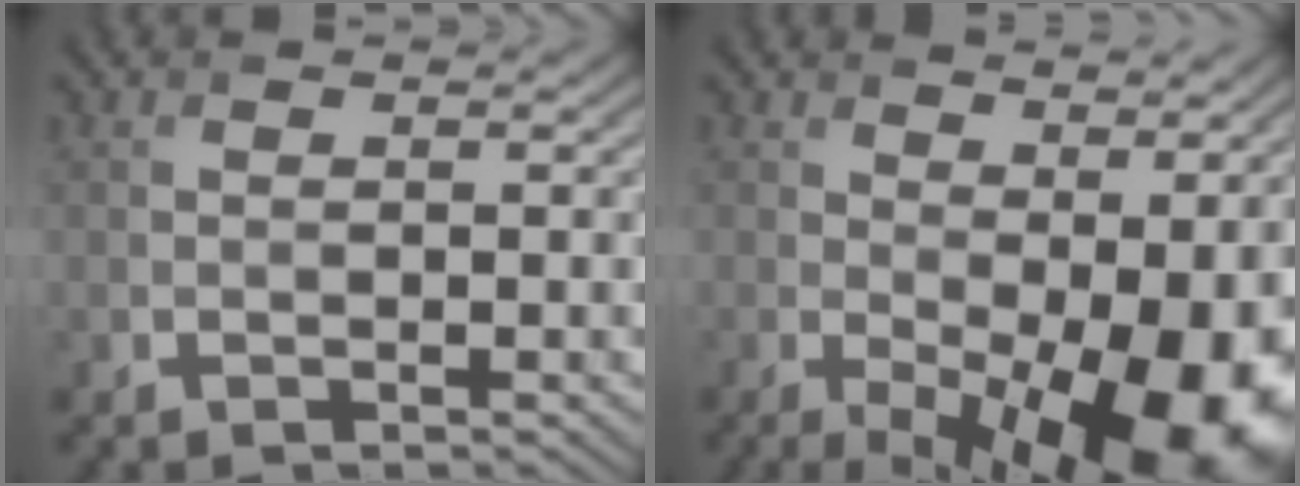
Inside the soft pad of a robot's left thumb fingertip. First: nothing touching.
{"total": 14.8, "force": [-2.2, 7.0, 12.9], "torque": [-0.174, -0.037, 0.001]}